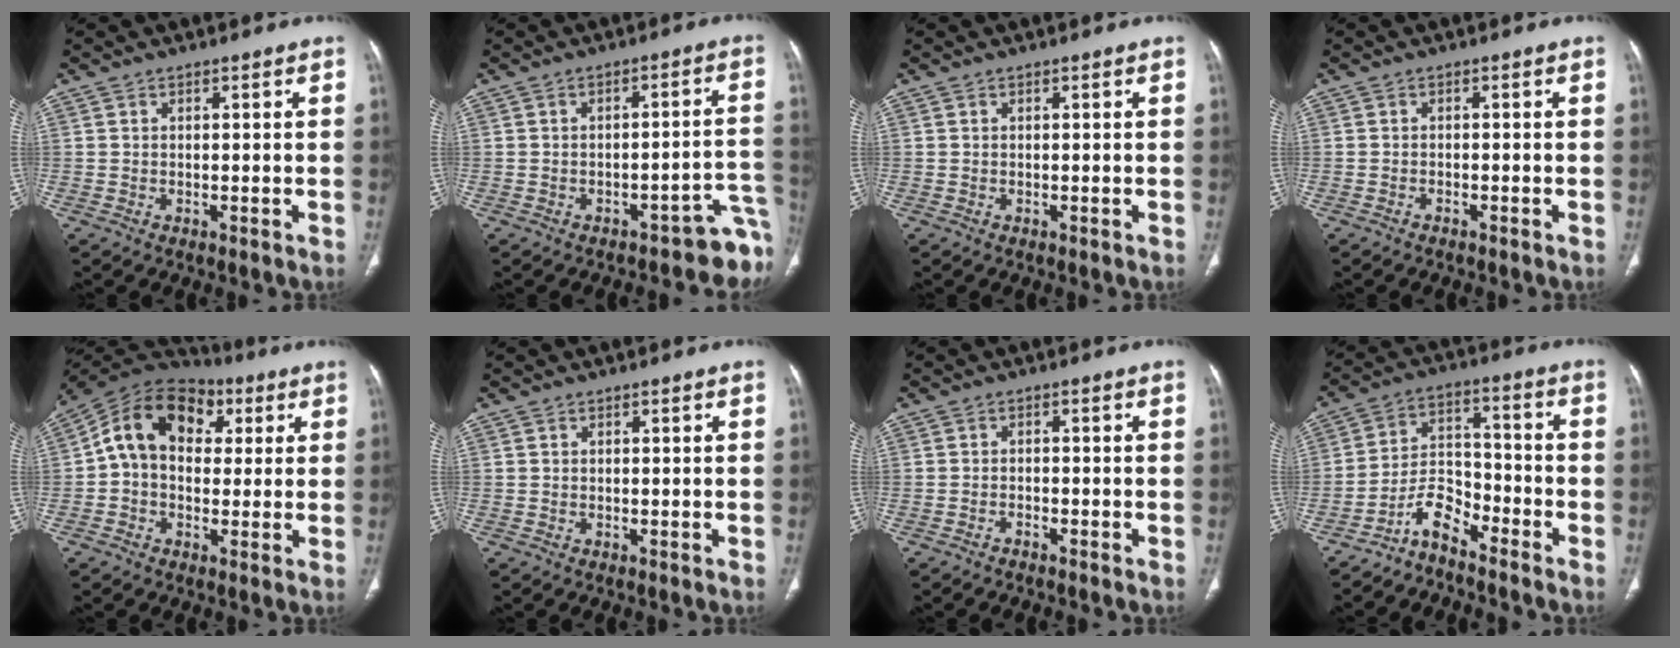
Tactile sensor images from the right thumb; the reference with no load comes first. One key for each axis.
{"total": 8.5, "fx": -5.6, "fy": 3.2, "fz": 5.6, "tx": -0.027, "ty": 0.067, "tz": -0.070}
{"total": 0.0}
{"total": 0.7, "fx": -0.6, "fy": 0.2, "fz": 0.3, "tx": -0.012, "ty": 0.005, "tz": -0.009}
{"total": 14.7, "fx": 3.1, "fy": 10.6, "fz": 9.7, "tx": -0.137, "ty": 0.035, "tz": 0.040}
{"total": 0.0}
{"total": 1.2, "fx": -1.1, "fy": 0.3, "fz": 0.4, "tx": -0.014, "ty": 0.010, "tz": -0.016}
{"total": 6.9, "fx": -5.8, "fy": 2.6, "fz": 2.7, "tx": -0.046, "ty": 0.065, "tz": -0.117}